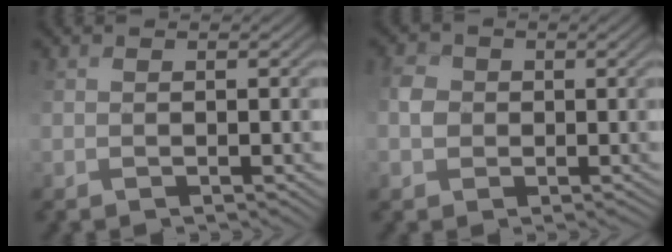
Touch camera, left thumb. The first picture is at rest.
{"total": 3.0, "force": [-0.1, 2.9, 0.5], "torque": [-0.025, 0.006, -0.010]}